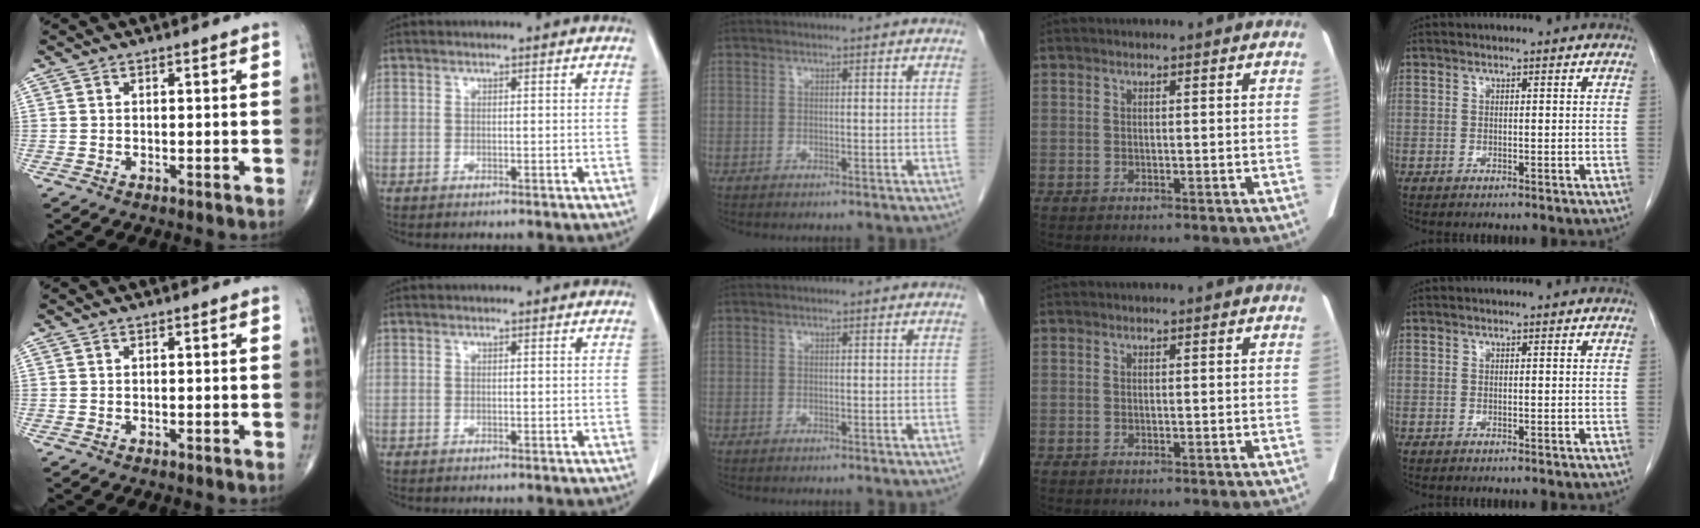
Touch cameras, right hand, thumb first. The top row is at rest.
{}